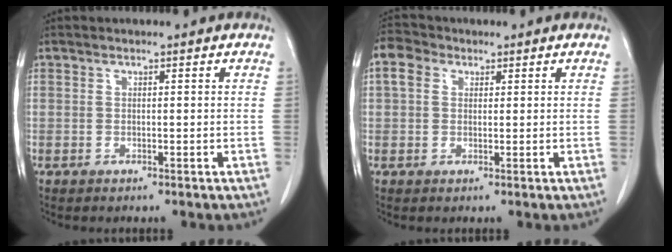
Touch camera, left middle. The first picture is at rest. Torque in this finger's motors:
{"motor_torque": [0.69, -0.71, 0.29, 0.05]}